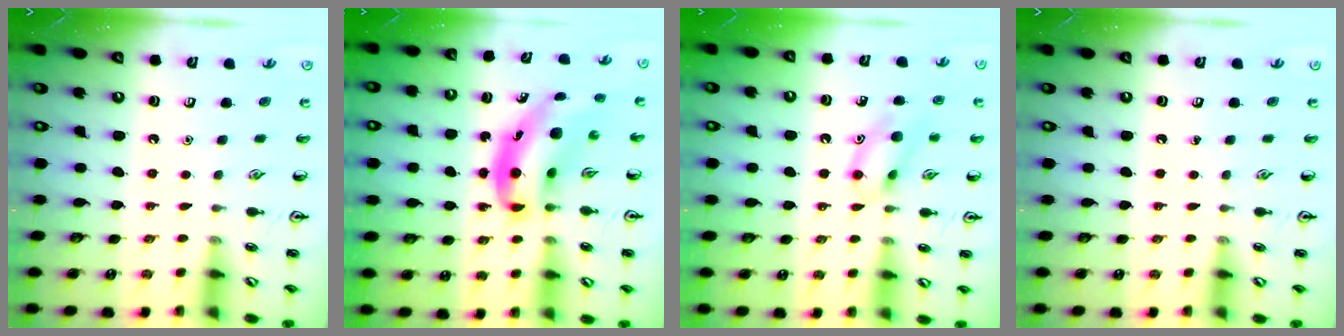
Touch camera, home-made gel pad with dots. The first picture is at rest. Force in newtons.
{"total": 10.0, "press": 9.6, "slide": 2.9}
{"total": 10.7, "press": 10.6, "slide": 1.4}
{"total": 0.0}